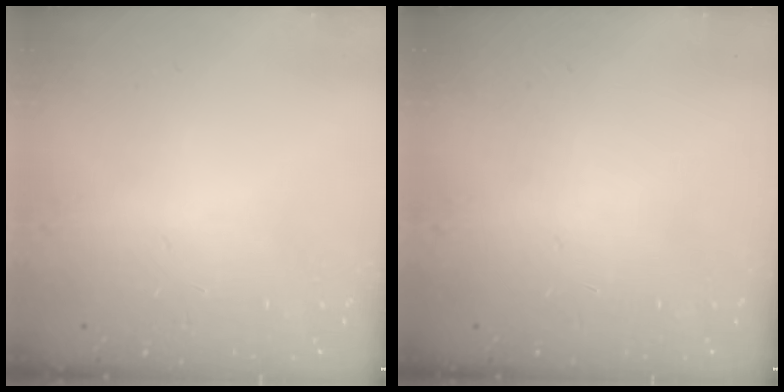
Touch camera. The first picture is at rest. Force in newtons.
{"total": 0.0}